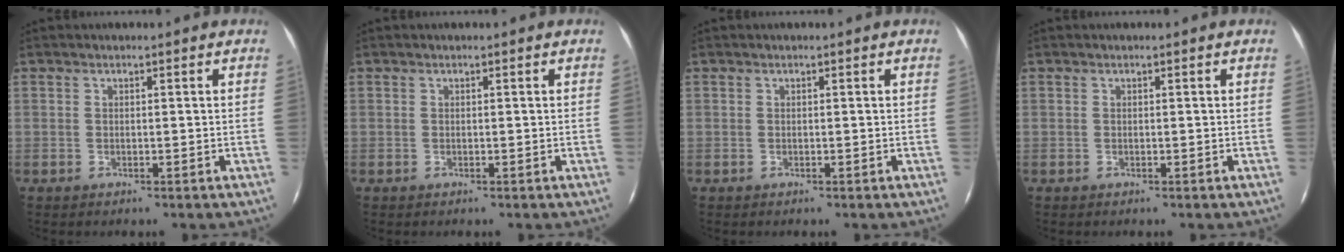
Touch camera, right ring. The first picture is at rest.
{"total": 0.0}
{"total": 0.0}
{"total": 0.0}